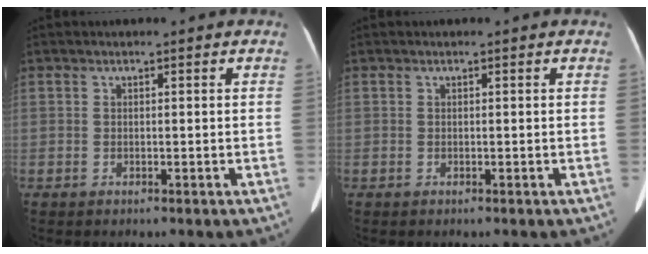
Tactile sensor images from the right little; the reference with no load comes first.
{"total": 0.0}